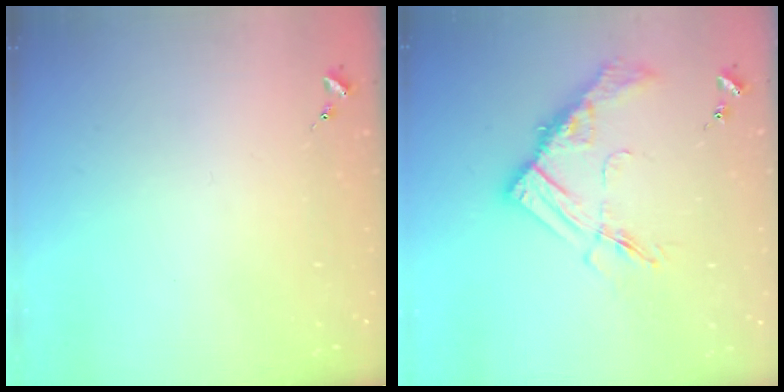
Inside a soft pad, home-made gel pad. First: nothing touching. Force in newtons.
{"total": 14.1, "press": 14.0, "slide": 1.1}